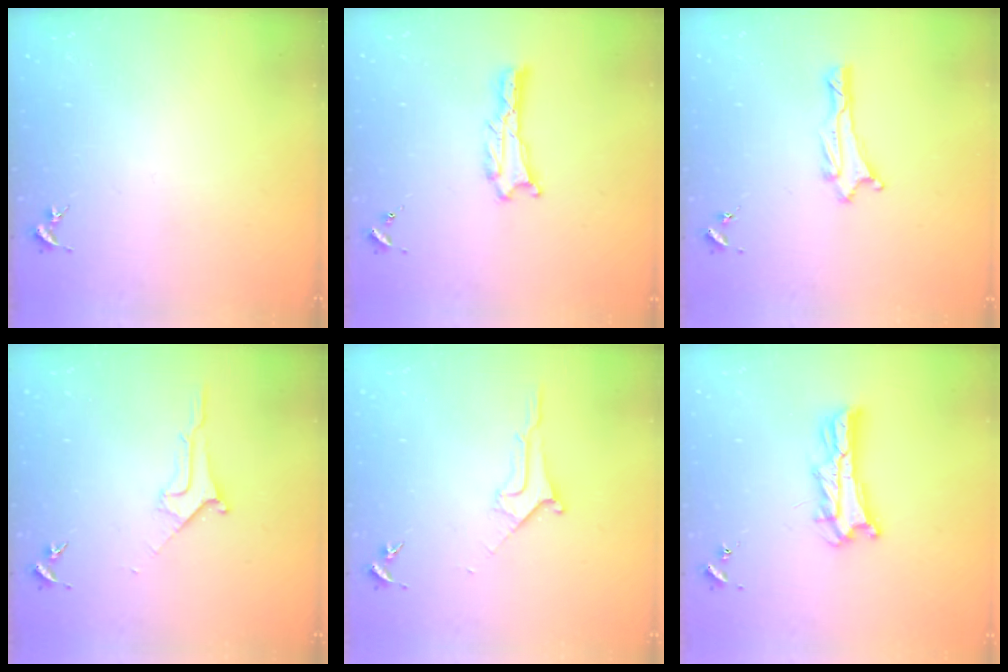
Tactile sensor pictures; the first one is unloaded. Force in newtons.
{"total": 0.6, "press": 0.6, "slide": 0.1}
{"total": 1.1, "press": 1.1, "slide": 0.1}
{"total": 1.8, "press": 1.7, "slide": 0.2}
{"total": 1.8, "press": 1.7, "slide": 0.2}
{"total": 5.2, "press": 5.2, "slide": 0.5}